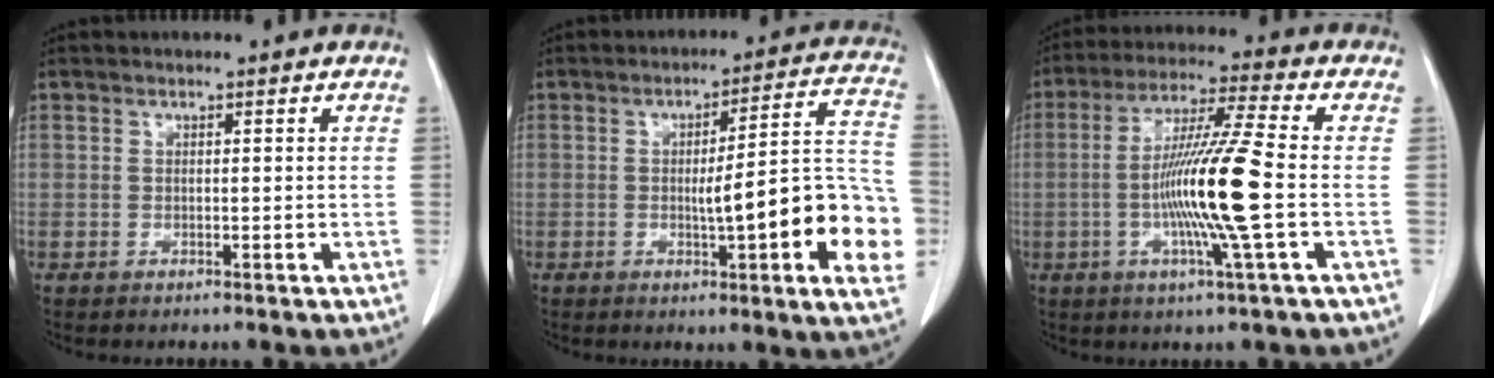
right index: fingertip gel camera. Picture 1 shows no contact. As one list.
[{"total": 17.6, "force": [-3.4, 1.9, 17.1], "torque": [-0.145, 0.025, -0.036]}, {"total": 13.3, "force": [-2.1, -1.3, 13.1], "torque": [-0.247, -0.009, -0.047]}]